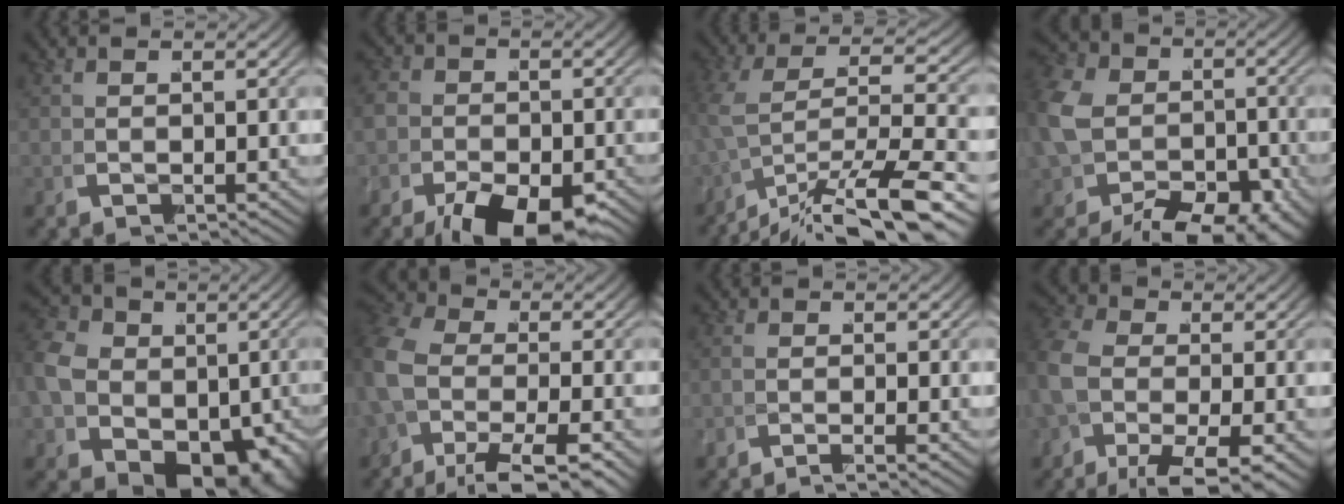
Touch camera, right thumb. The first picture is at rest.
{"total": 5.4, "force": [-3.1, 3.1, 3.2], "torque": [-0.040, -0.027, -0.046]}
{"total": 6.8, "force": [-2.6, 2.9, 5.5], "torque": [-0.107, -0.028, -0.015]}
{"total": 8.5, "force": [-2.6, 6.5, 4.8], "torque": [-0.101, -0.036, -0.029]}
{"total": 13.1, "force": [-2.3, 10.0, 8.1], "torque": [-0.177, -0.073, -0.009]}
{"total": 7.6, "force": [-2.6, 4.8, 5.2], "torque": [-0.107, -0.021, -0.036]}
{"total": 1.3, "force": [-1.1, -0.7, 0.1], "torque": [-0.004, 0.005, -0.026]}
{"total": 5.9, "force": [-2.2, 3.6, 4.1], "torque": [-0.100, -0.020, -0.031]}